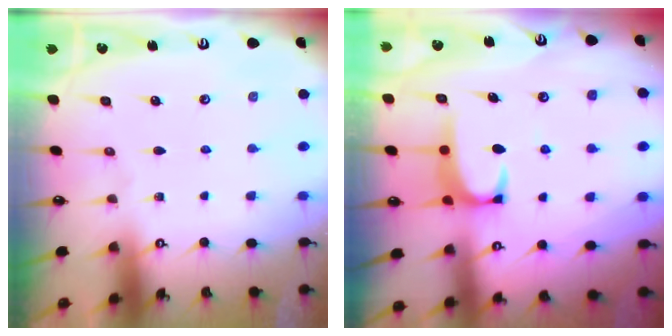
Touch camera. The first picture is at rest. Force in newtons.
{"total": 1.9, "press": 1.9, "slide": 0.3}